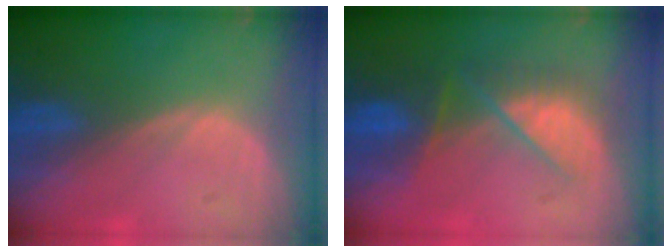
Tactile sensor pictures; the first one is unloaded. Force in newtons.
{"total": 7.5, "press": 7.3, "slide": 1.9}